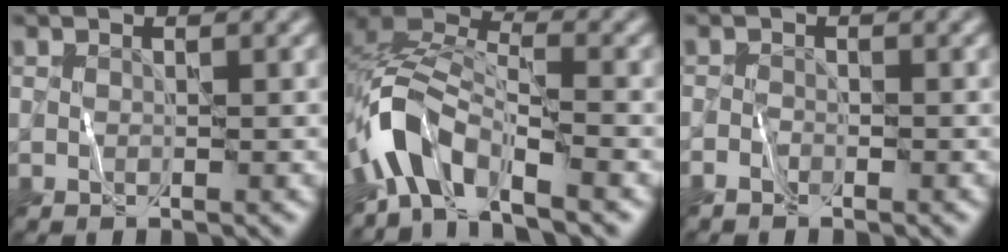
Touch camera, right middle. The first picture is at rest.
{"total": 5.7, "force": [-3.9, 2.2, 3.4], "torque": [-0.058, 0.007, -0.088]}
{"total": 0.9, "force": [-0.9, 0.3, 0.1], "torque": [-0.002, 0.005, -0.021]}